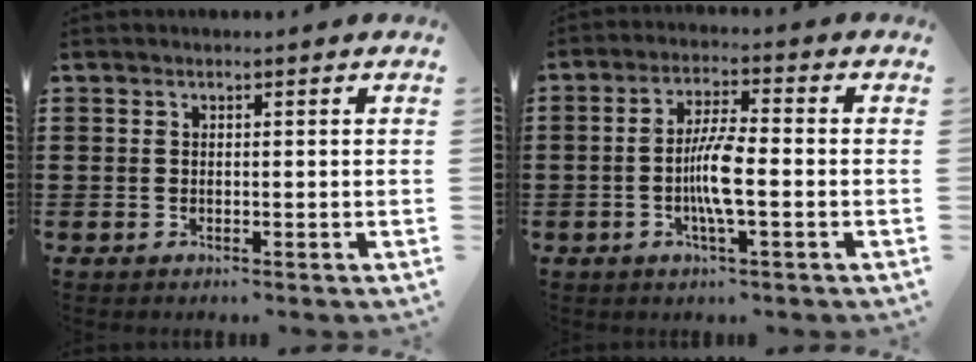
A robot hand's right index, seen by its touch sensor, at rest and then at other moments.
{"total": 6.4, "force": [-1.4, 1.1, 6.2], "torque": [-0.121, -0.002, -0.030]}